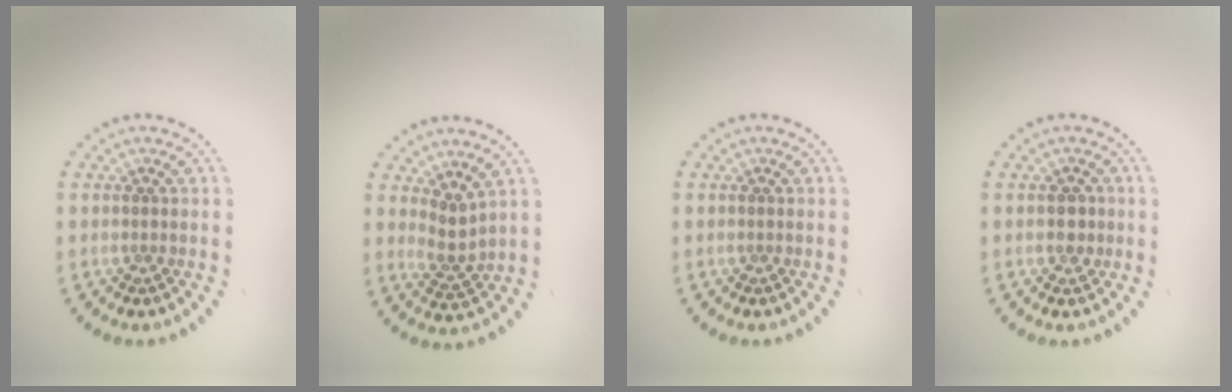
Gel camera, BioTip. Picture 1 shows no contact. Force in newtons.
{"total": 2.1, "press": 1.5, "slide": 1.5}
{"total": 0.0}
{"total": 1.5, "press": 1.4, "slide": 0.5}